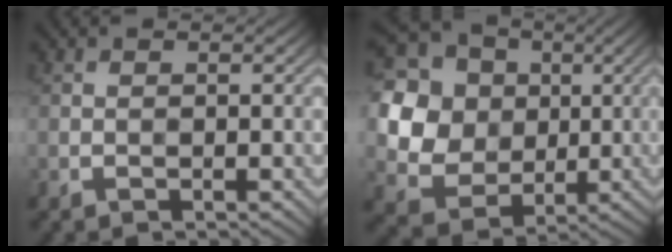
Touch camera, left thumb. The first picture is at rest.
{"total": 14.7, "force": [2.9, 12.9, 6.5], "torque": [-0.243, 0.033, 0.055]}